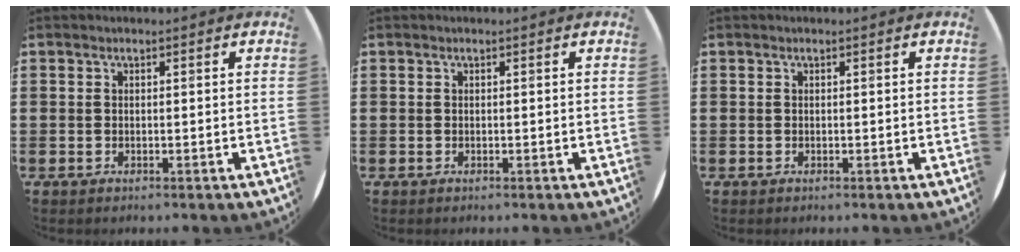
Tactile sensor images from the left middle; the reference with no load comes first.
{"total": 0.0}
{"total": 0.0}